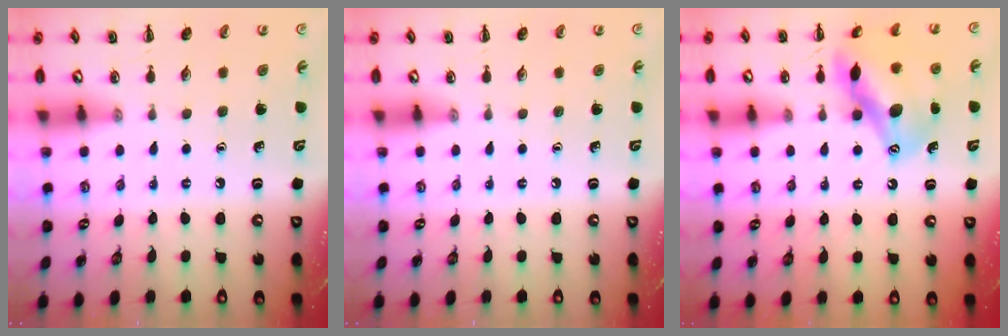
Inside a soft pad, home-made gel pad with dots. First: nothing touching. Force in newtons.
{"total": 0.0}
{"total": 14.1, "press": 13.6, "slide": 3.7}